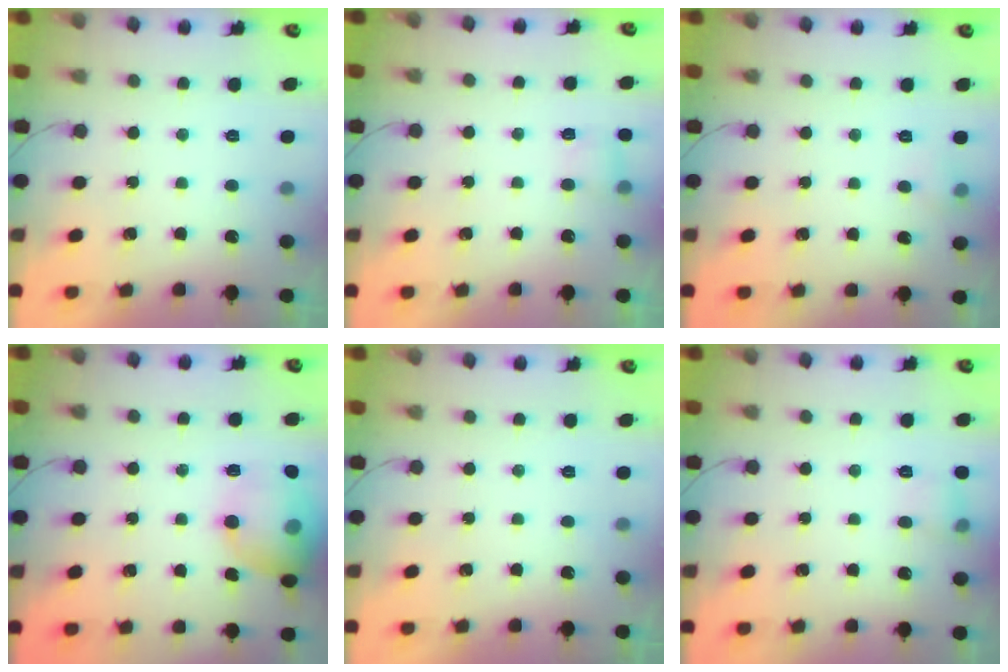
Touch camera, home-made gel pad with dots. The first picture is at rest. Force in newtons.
{"total": 3.8, "press": 3.6, "slide": 1.1}
{"total": 3.9, "press": 3.5, "slide": 1.6}
{"total": 15.2, "press": 14.6, "slide": 4.1}
{"total": 0.0}
{"total": 6.1, "press": 5.9, "slide": 1.5}